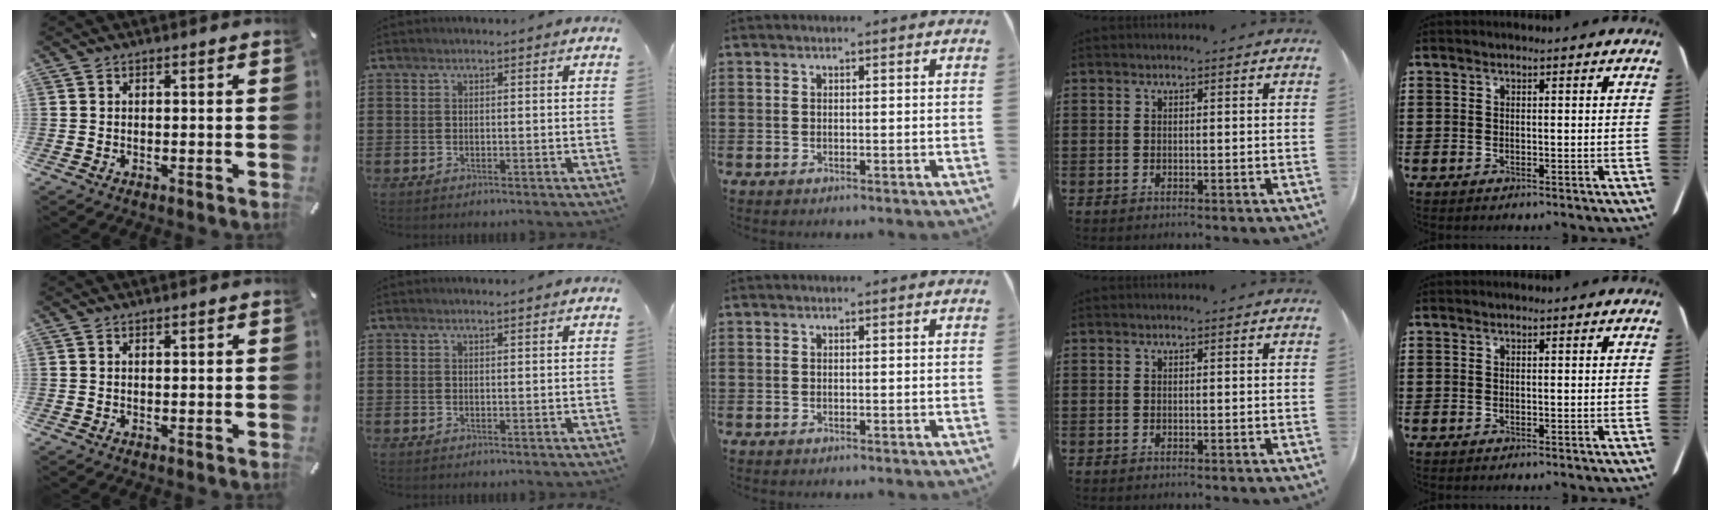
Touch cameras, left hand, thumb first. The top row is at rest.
{"thumb": {"total": 0.6, "force": [0.3, 0.2, 0.4], "torque": [-0.008, 0.000, 0.006]}, "index": {"total": 0.8, "force": [0.7, 0.0, 0.4], "torque": [-0.008, -0.002, 0.013]}}